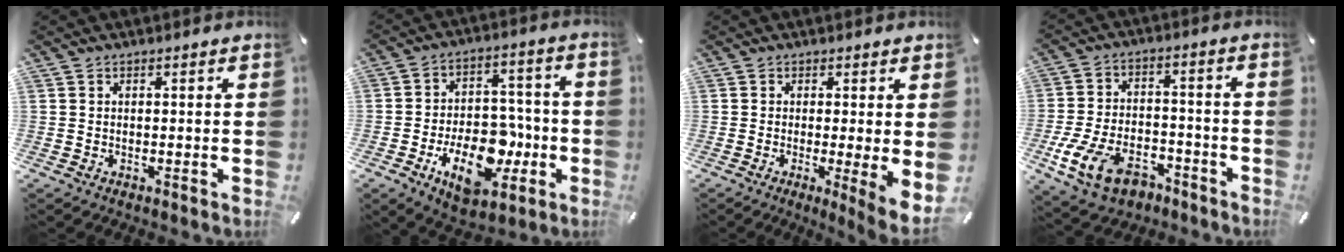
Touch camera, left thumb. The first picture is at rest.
{"total": 16.7, "force": [-6.1, 10.5, 11.4], "torque": [-0.173, 0.031, -0.096]}
{"total": 4.9, "force": [-0.1, 0.4, 4.9], "torque": [-0.065, -0.023, 0.005]}
{"total": 13.5, "force": [-7.4, 7.9, 8.1], "torque": [-0.153, 0.048, -0.126]}